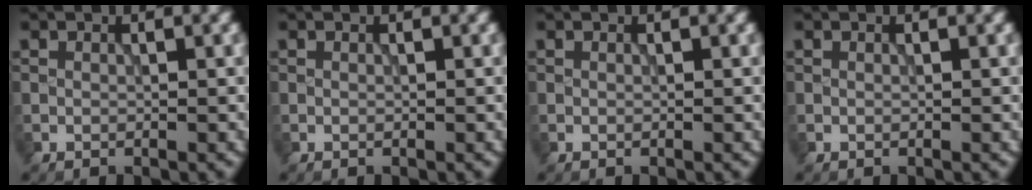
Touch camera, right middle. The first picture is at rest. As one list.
[{"total": 0.0}, {"total": 0.0}, {"total": 0.0}]